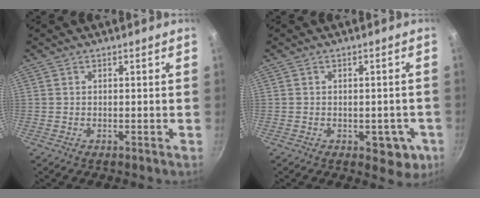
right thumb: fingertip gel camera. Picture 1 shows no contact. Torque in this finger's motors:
{"motor_torque": [-0.27, 0.39, -0.32, -0.07, 0.03]}